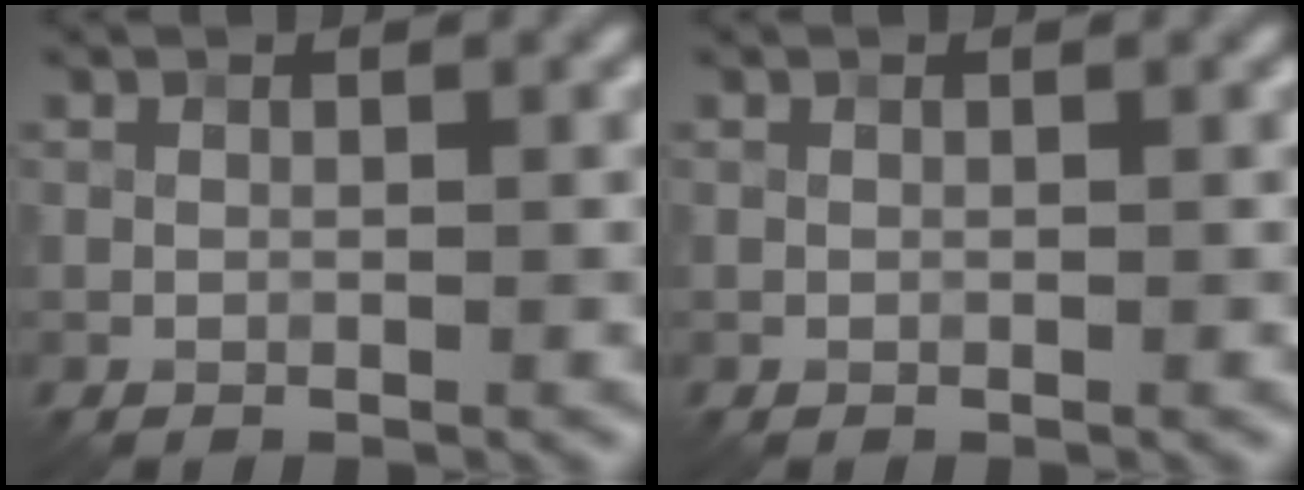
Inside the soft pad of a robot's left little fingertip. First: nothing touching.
{"total": 0.0}